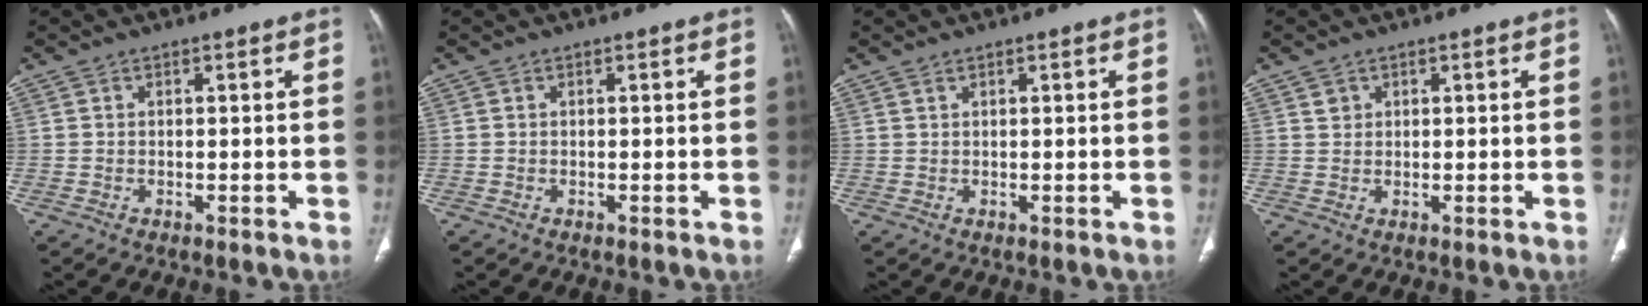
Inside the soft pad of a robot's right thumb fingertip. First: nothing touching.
{"total": 0.0}
{"total": 0.6, "force": [0.6, 0.1, 0.3], "torque": [-0.007, 0.001, 0.015]}
{"total": 1.4, "force": [0.9, 1.1, 0.2], "torque": [0.009, -0.004, 0.014]}